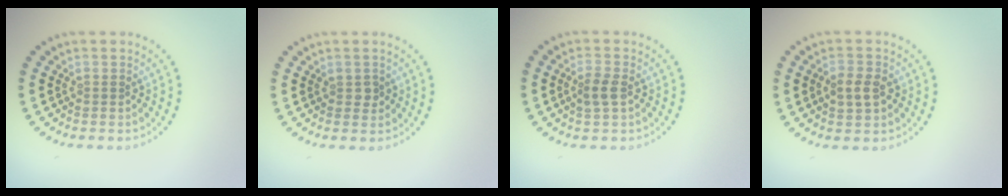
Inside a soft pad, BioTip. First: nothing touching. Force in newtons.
{"total": 0.9, "press": 0.8, "slide": 0.2}
{"total": 1.8, "press": 1.8, "slide": 0.4}
{"total": 2.6, "press": 2.6, "slide": 0.2}